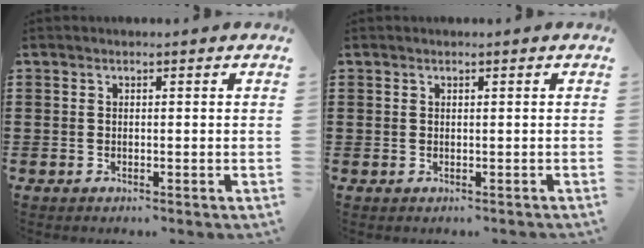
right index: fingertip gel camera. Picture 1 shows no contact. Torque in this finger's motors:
{"motor_torque": [-1.13, 0.78, -1.05, -0.21]}